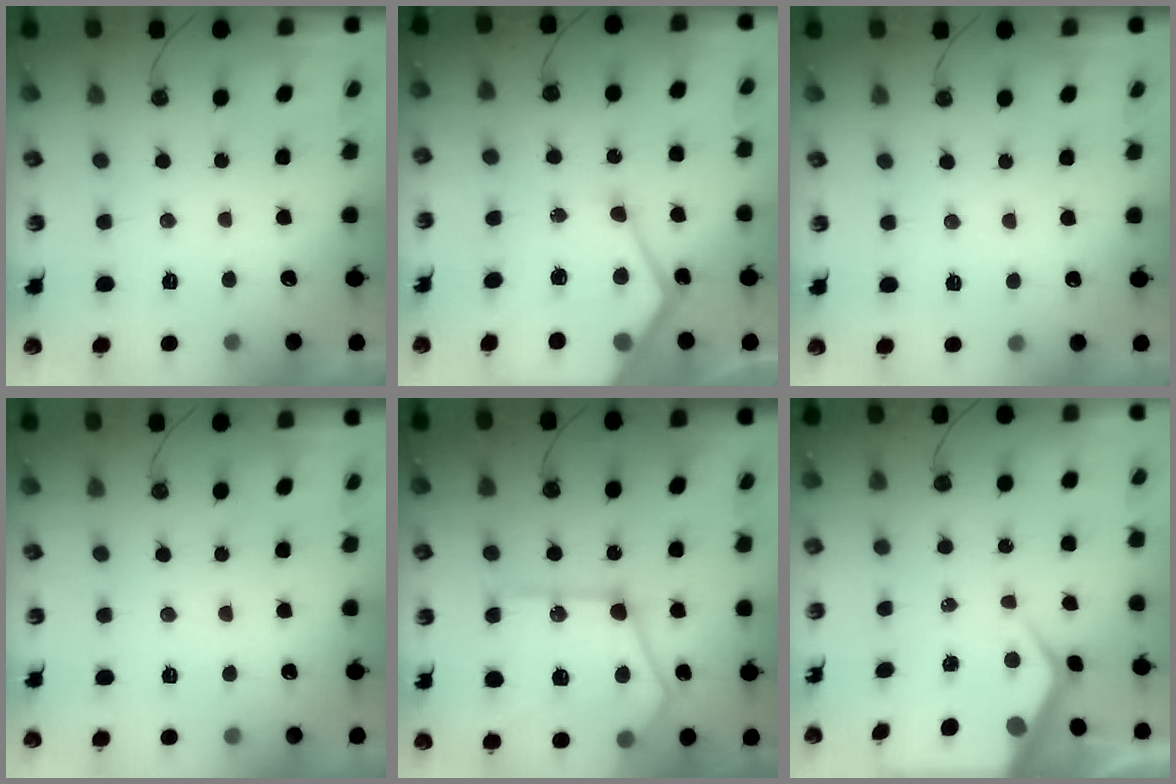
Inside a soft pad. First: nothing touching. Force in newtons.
{"total": 17.9, "press": 17.9, "slide": 1.6}
{"total": 4.2, "press": 4.2, "slide": 0.5}
{"total": 2.2, "press": 2.2, "slide": 0.4}
{"total": 26.6, "press": 26.4, "slide": 3.2}
{"total": 8.8, "press": 8.8, "slide": 0.8}